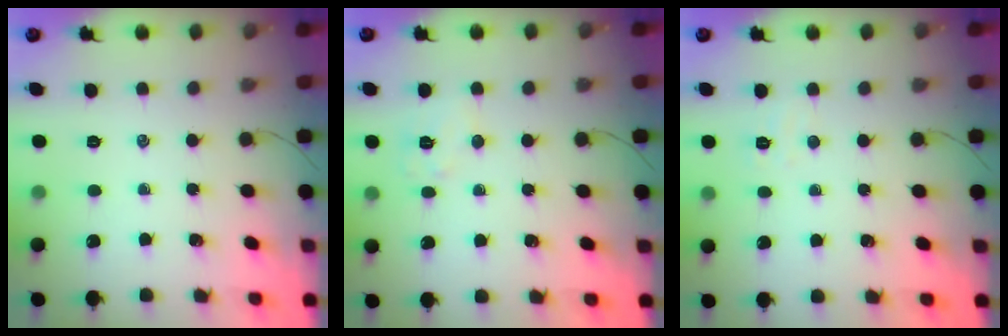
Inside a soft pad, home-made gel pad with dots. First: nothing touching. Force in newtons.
{"total": 5.6, "press": 5.6, "slide": 0.6}
{"total": 3.0, "press": 3.0, "slide": 0.8}